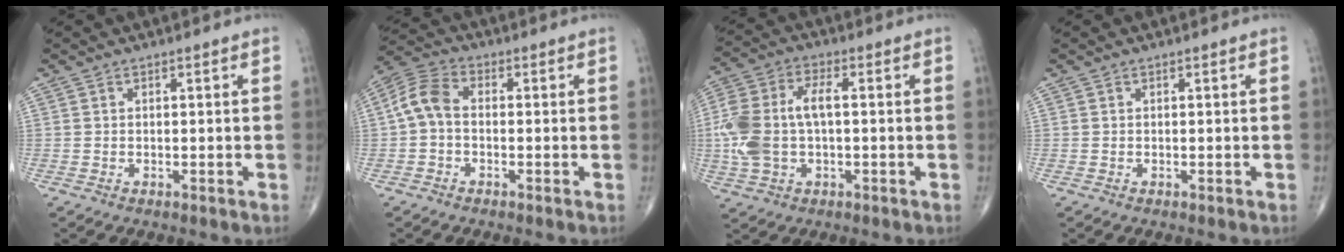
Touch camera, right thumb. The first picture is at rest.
{"total": 6.5, "force": [-0.4, 4.2, 4.9], "torque": [-0.099, 0.022, -0.021]}
{"total": 12.9, "force": [-0.3, 7.1, 10.8], "torque": [-0.248, 0.023, -0.007]}
{"total": 0.0}